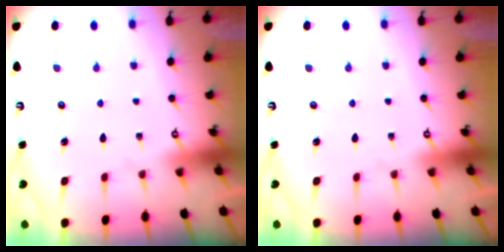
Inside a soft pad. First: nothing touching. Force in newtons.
{"total": 0.0}